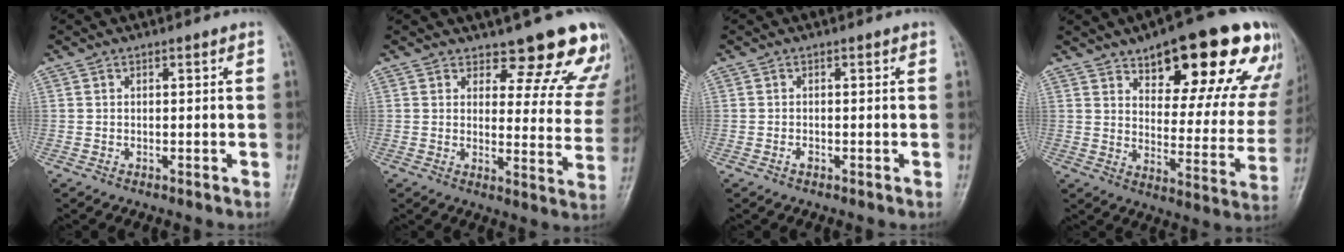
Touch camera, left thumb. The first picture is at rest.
{"total": 14.3, "force": [12.6, 5.0, 4.4], "torque": [0.007, -0.100, 0.126]}
{"total": 0.7, "force": [-0.4, 0.4, 0.5], "torque": [-0.006, 0.000, -0.008]}
{"total": 24.3, "force": [14.3, 9.3, 17.3], "torque": [-0.183, -0.041, 0.196]}